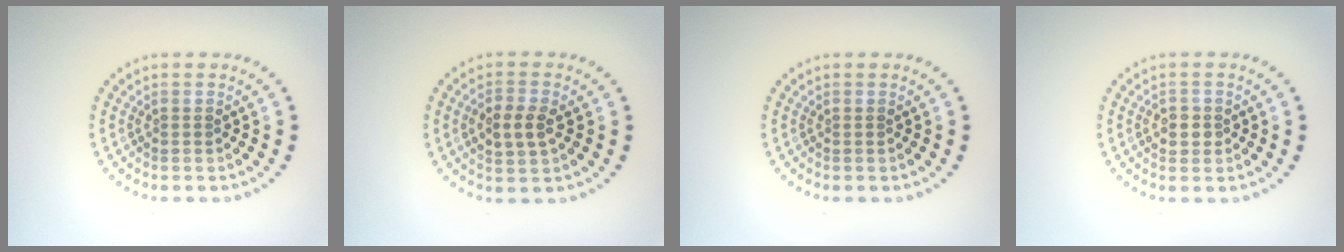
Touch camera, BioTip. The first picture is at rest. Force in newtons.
{"total": 2.8, "press": 2.8, "slide": 0.3}
{"total": 0.0}
{"total": 1.5, "press": 1.5, "slide": 0.2}